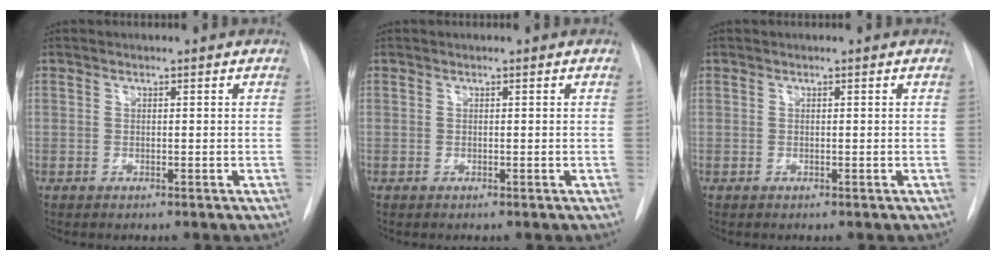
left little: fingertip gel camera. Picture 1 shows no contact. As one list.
[{"total": 0.0}, {"total": 0.0}]